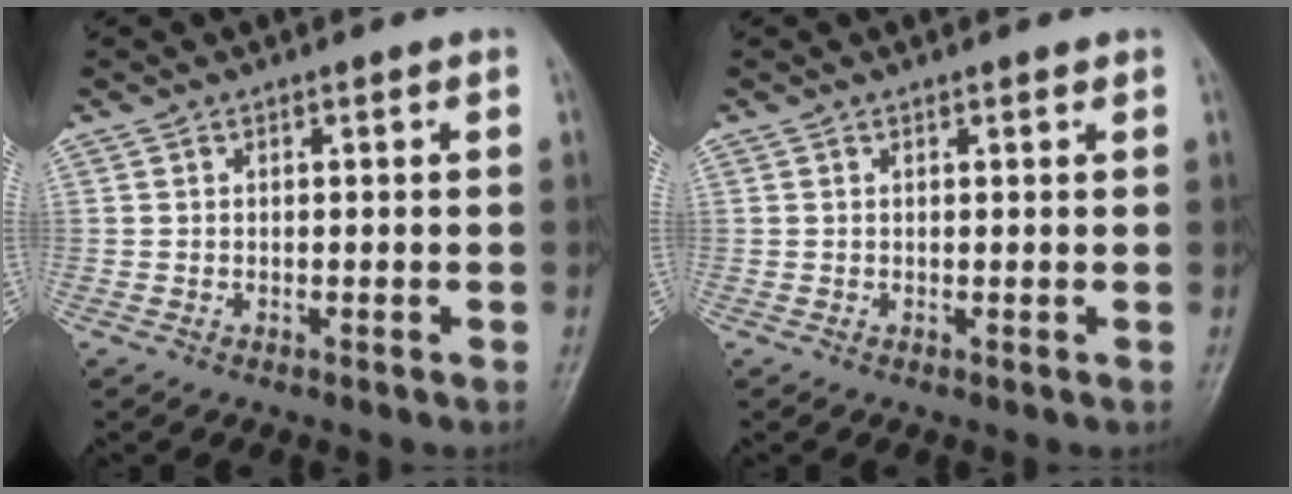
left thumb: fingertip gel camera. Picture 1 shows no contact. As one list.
[{"total": 0.8, "force": [0.6, 0.3, 0.5], "torque": [-0.009, -0.002, 0.007]}]